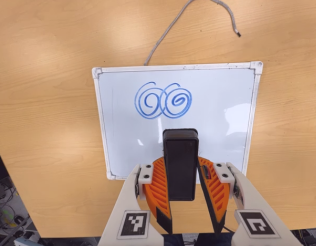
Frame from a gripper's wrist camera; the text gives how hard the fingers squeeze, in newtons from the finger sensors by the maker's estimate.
{"total": 5.7, "left": 5.1, "right": 6.3}